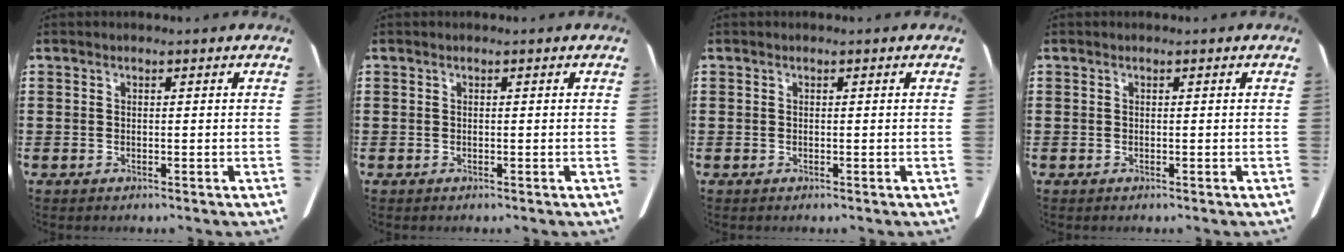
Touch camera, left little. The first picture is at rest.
{"total": 0.0}
{"total": 0.0}
{"total": 0.0}